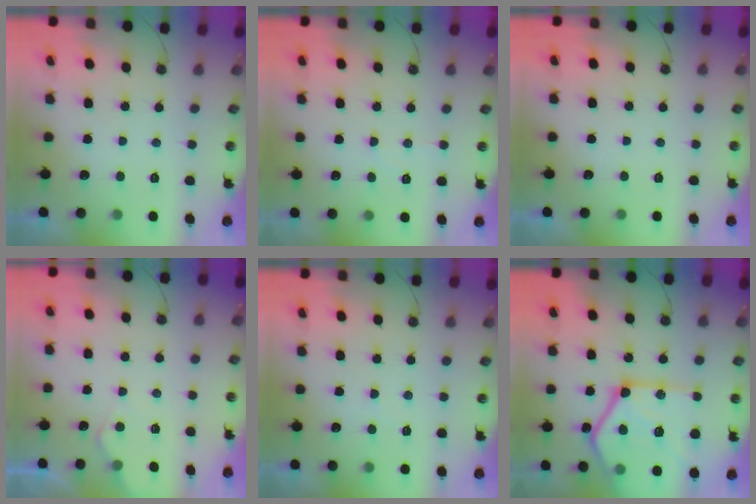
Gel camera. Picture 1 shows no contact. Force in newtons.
{"total": 6.1, "press": 6.1, "slide": 0.8}
{"total": 0.0}
{"total": 5.7, "press": 5.6, "slide": 0.7}
{"total": 3.5, "press": 3.5, "slide": 0.4}
{"total": 26.3, "press": 26.2, "slide": 2.8}